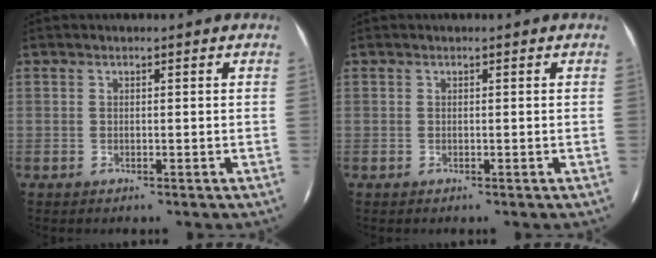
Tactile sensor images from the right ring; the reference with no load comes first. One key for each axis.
{"total": 0.0}